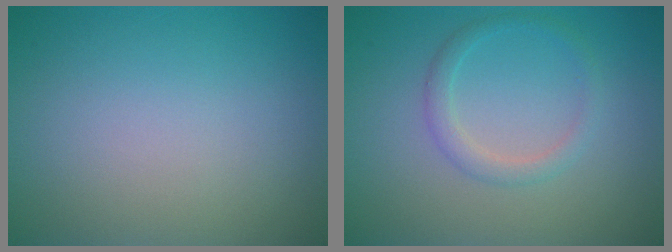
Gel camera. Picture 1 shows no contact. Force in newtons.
{"total": 1.7, "press": 1.7, "slide": 0.0}